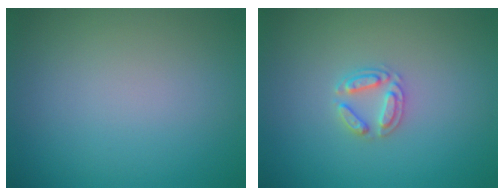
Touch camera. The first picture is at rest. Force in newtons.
{"total": 2.2, "press": 2.2, "slide": 0.3}